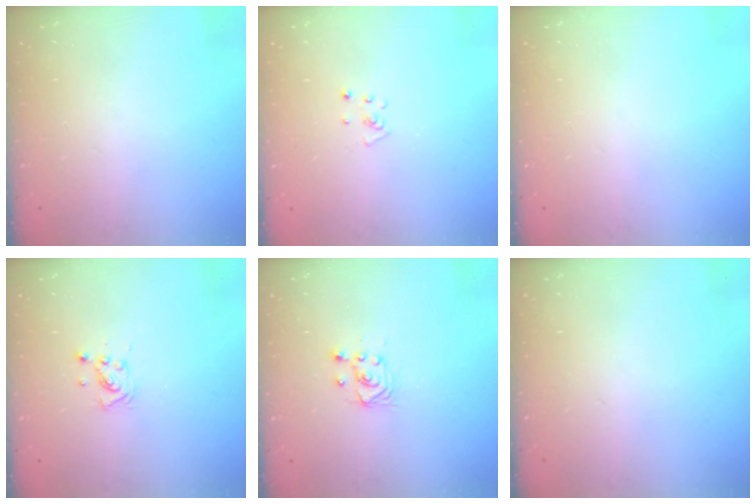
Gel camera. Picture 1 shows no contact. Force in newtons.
{"total": 2.2, "press": 2.2, "slide": 0.2}
{"total": 0.0}
{"total": 4.6, "press": 4.4, "slide": 1.4}
{"total": 3.2, "press": 2.9, "slide": 1.4}
{"total": 0.0}